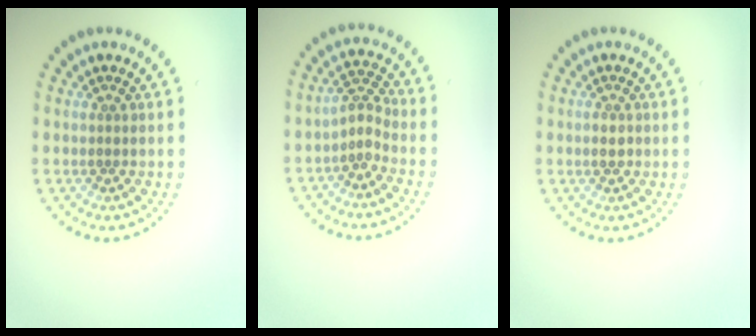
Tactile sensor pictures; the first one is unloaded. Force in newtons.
{"total": 2.0, "press": 1.4, "slide": 1.3}
{"total": 1.1, "press": 1.1, "slide": 0.1}